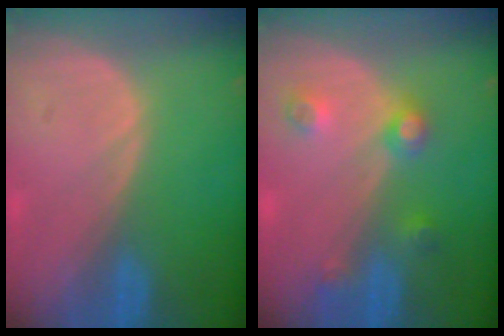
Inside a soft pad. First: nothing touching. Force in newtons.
{"total": 4.4, "press": 3.9, "slide": 2.1}